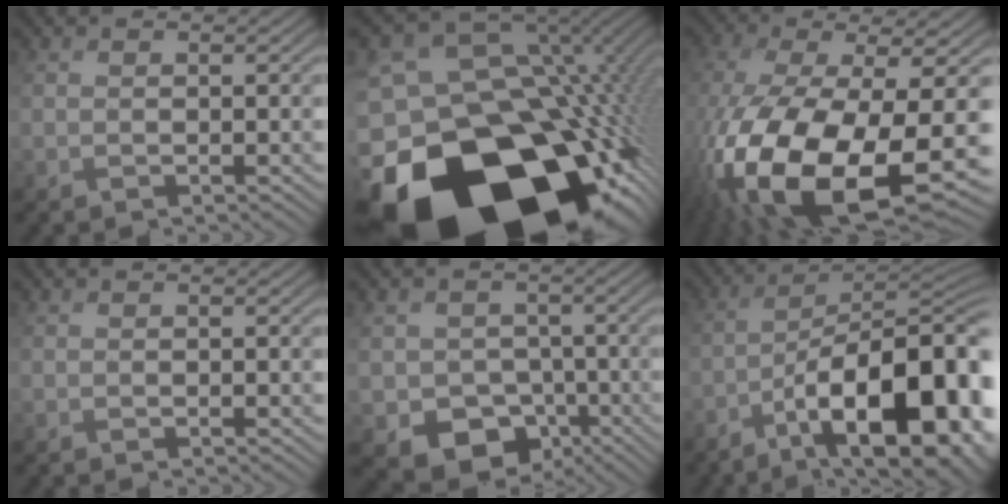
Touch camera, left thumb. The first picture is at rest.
{"total": 23.6, "force": [-11.9, 15.2, 13.5], "torque": [-0.240, -0.064, -0.155]}
{"total": 18.7, "force": [-6.4, 7.6, 15.9], "torque": [-0.347, -0.066, -0.078]}
{"total": 0.0}
{"total": 8.6, "force": [-2.7, 7.5, 3.2], "torque": [-0.050, -0.026, -0.065]}
{"total": 18.9, "force": [-9.4, 6.6, 15.0], "torque": [-0.195, -0.005, -0.131]}